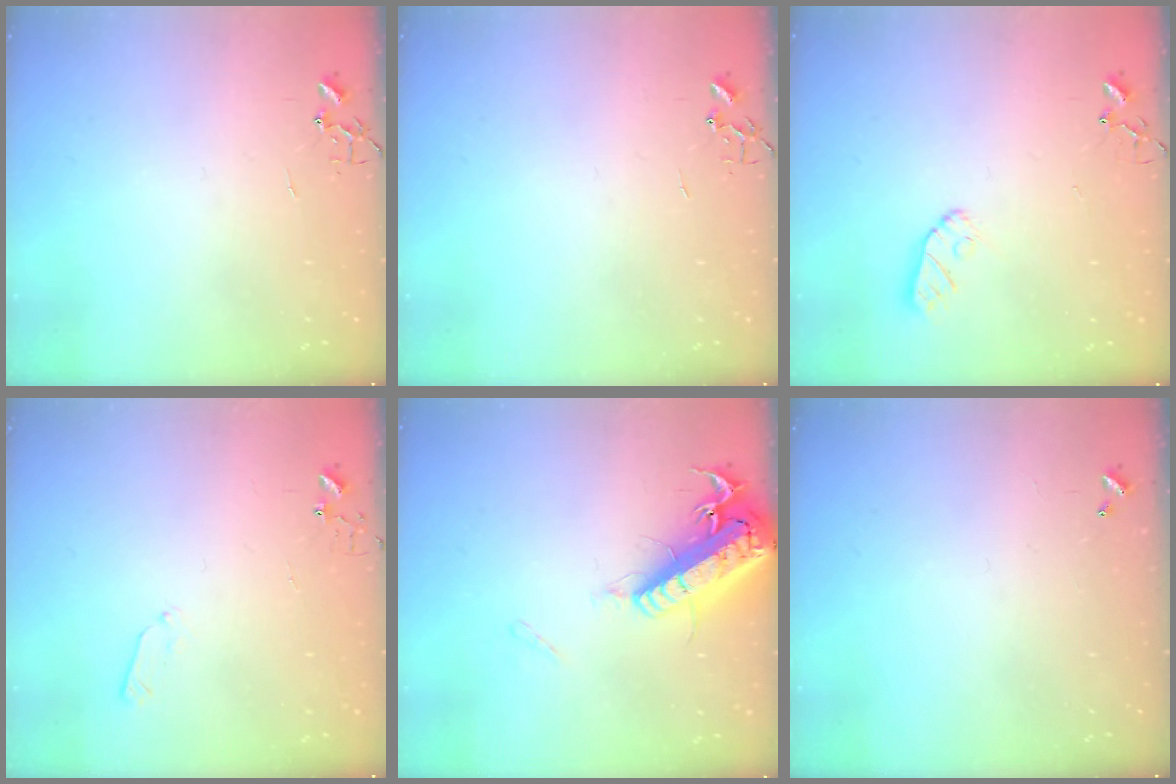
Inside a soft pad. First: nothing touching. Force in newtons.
{"total": 0.0}
{"total": 7.2, "press": 7.2, "slide": 0.4}
{"total": 3.4, "press": 3.4, "slide": 0.5}
{"total": 20.1, "press": 19.7, "slide": 3.9}
{"total": 0.0}